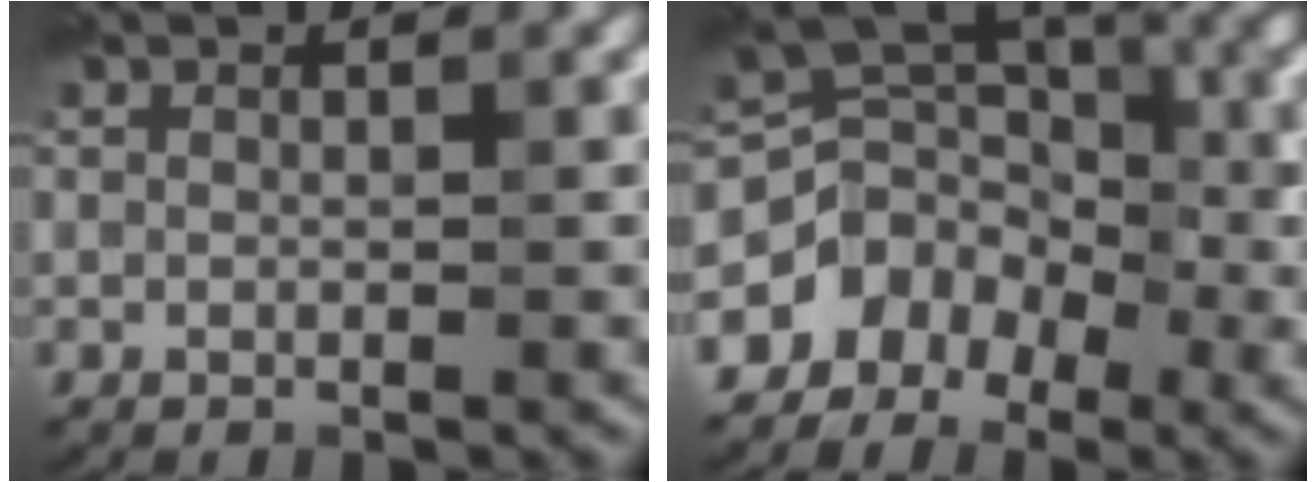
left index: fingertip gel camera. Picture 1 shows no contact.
{"total": 6.0, "force": [-3.0, 4.4, 2.8], "torque": [-0.032, 0.016, -0.063]}